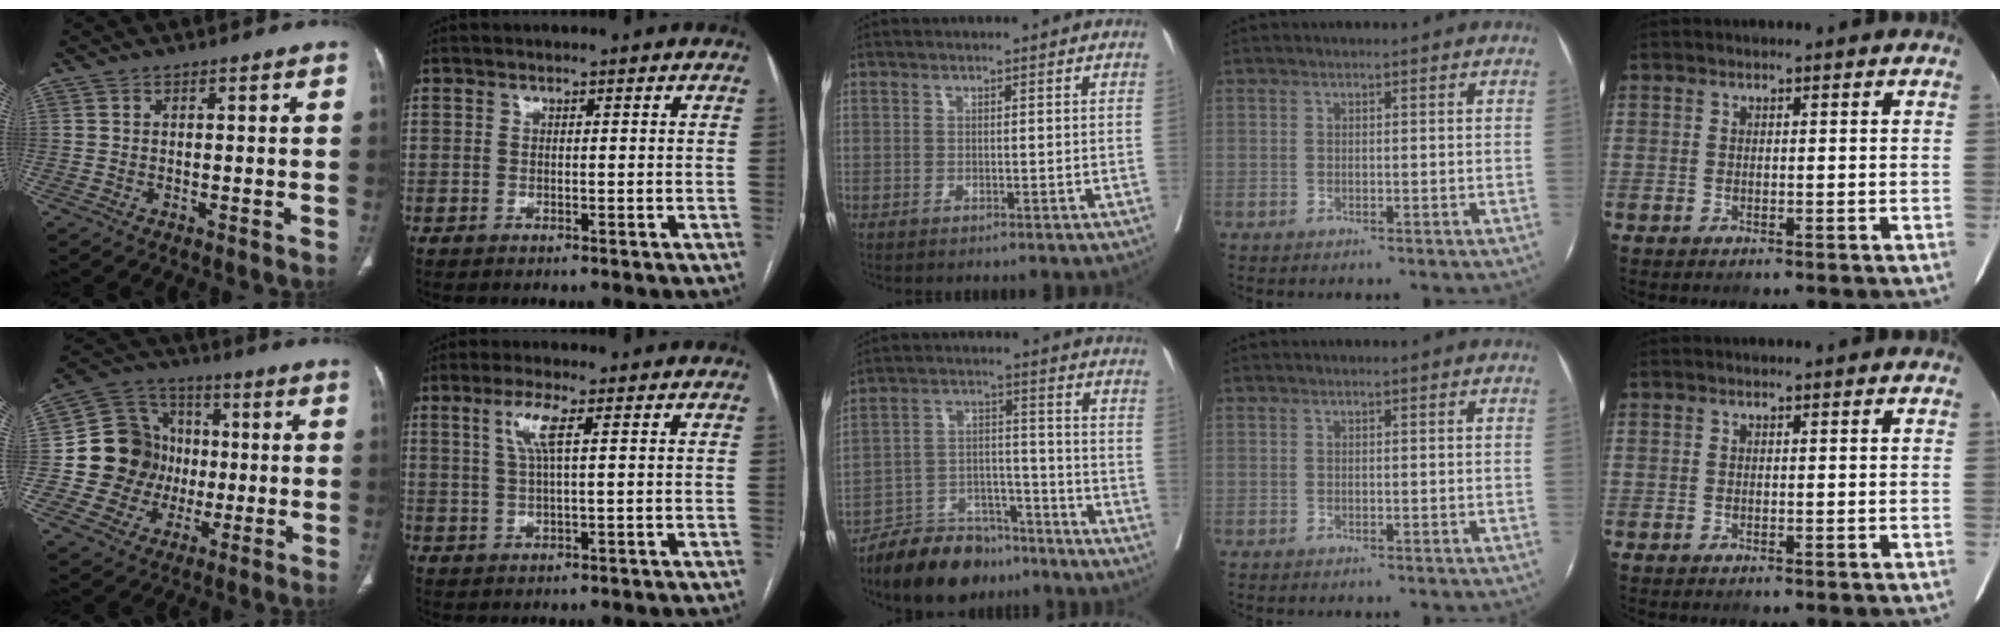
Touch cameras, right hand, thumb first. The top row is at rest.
{"thumb": {"total": 15.1, "force": [-0.1, 14.2, 5.0], "torque": [-0.045, 0.029, 0.002]}, "index": {"total": 4.5, "force": [1.5, 0.4, 4.2], "torque": [-0.092, 0.005, 0.034]}, "middle": {"total": 11.3, "force": [-10.1, 4.3, 3.0], "torque": [-0.042, 0.024, -0.173]}}